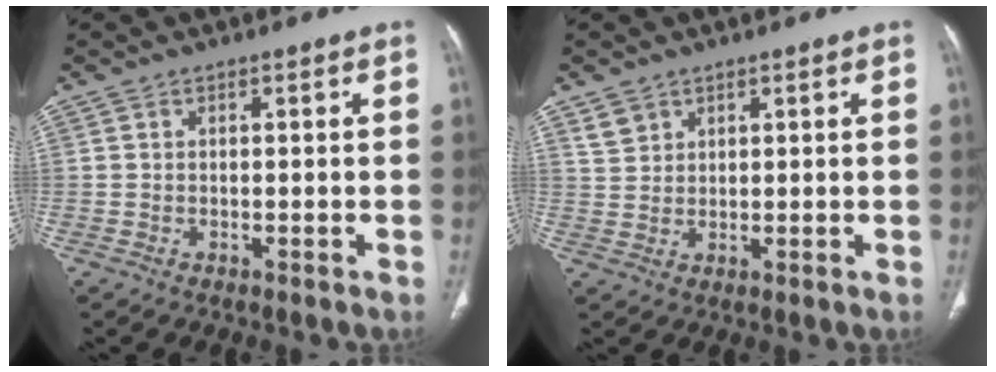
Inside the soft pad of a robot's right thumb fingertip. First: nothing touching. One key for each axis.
{"total": 3.1, "fx": 2.1, "fy": 2.1, "fz": 0.6, "tx": 0.002, "ty": -0.009, "tz": 0.044}